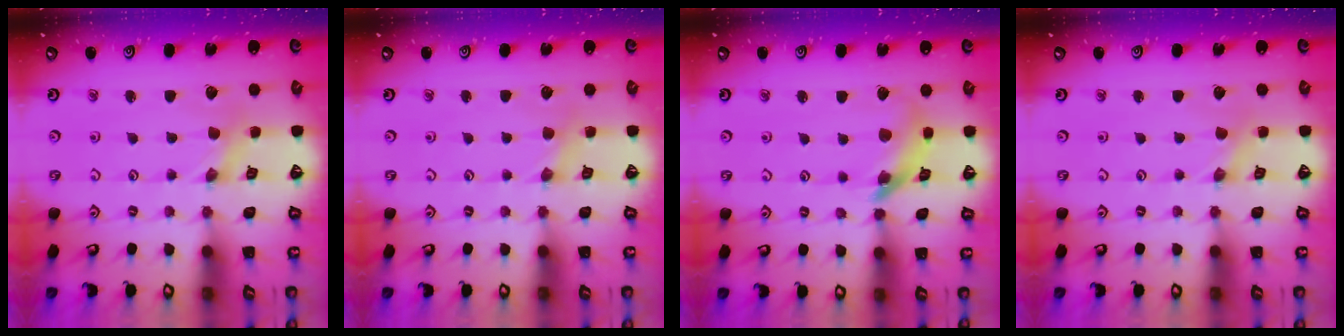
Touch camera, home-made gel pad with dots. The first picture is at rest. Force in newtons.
{"total": 2.9, "press": 2.8, "slide": 0.6}
{"total": 10.7, "press": 10.7, "slide": 1.0}
{"total": 0.0}